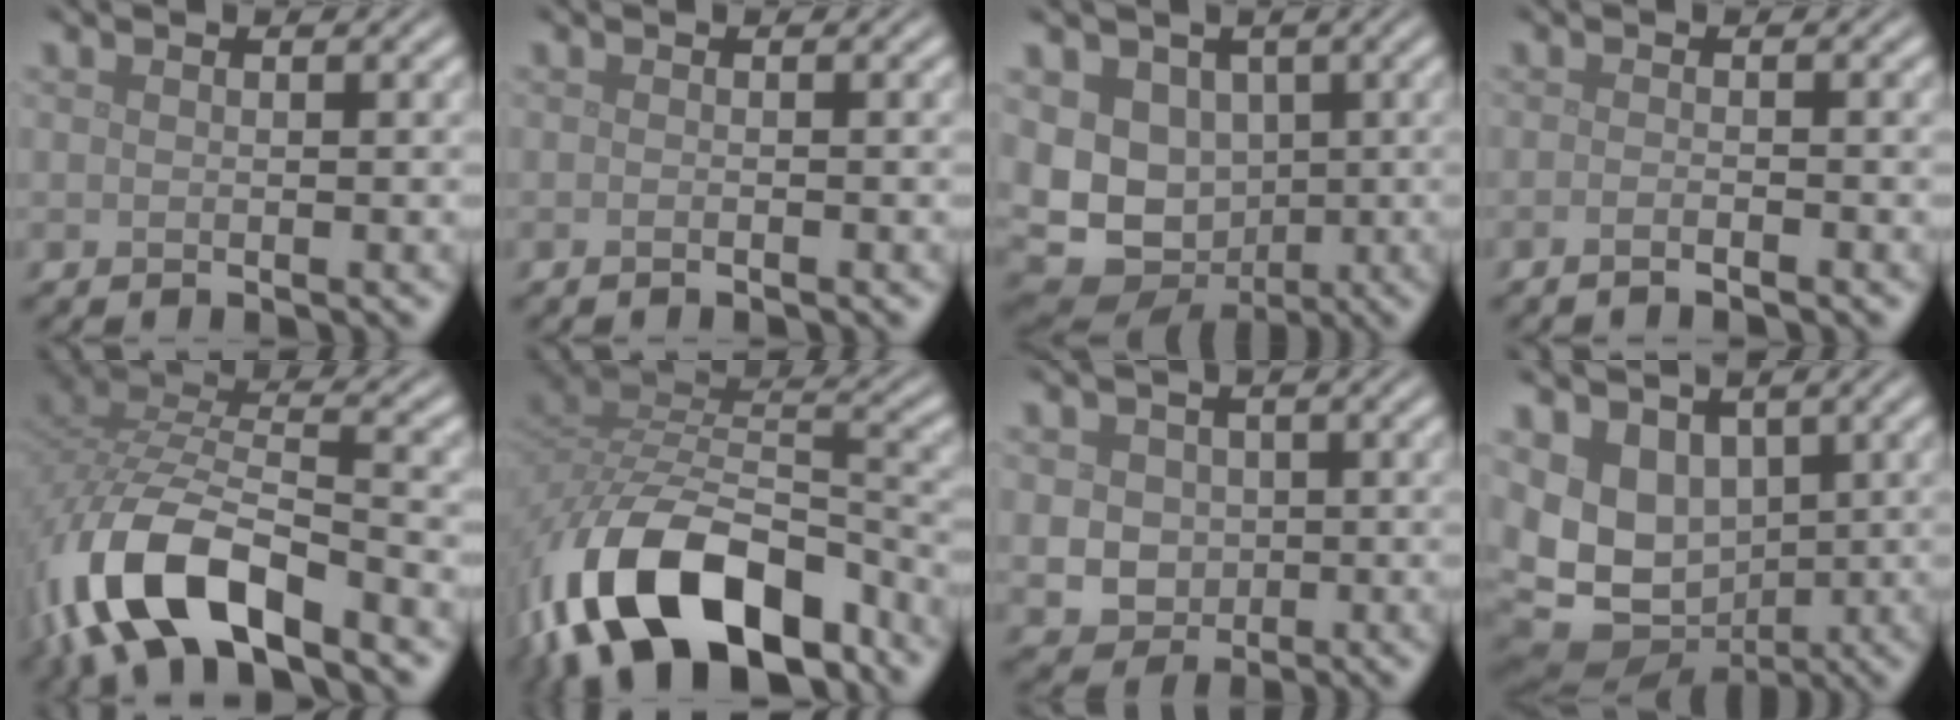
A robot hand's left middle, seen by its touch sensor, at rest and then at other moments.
{"total": 0.7, "force": [-0.3, 0.2, 0.6], "torque": [-0.005, -0.003, -0.009]}
{"total": 10.1, "force": [-0.1, 8.4, 5.6], "torque": [-0.086, 0.003, -0.024]}
{"total": 1.3, "force": [-0.8, 0.3, 0.9], "torque": [-0.012, -0.002, -0.019]}
{"total": 11.7, "force": [-6.6, 5.1, 8.2], "torque": [-0.176, -0.011, -0.129]}
{"total": 14.5, "force": [-8.5, 7.6, 9.0], "torque": [-0.176, -0.004, -0.156]}
{"total": 4.1, "force": [0.1, 3.7, 1.8], "torque": [-0.026, 0.006, -0.009]}
{"total": 9.0, "force": [0.5, 7.1, 5.5], "torque": [-0.108, -0.019, 0.023]}